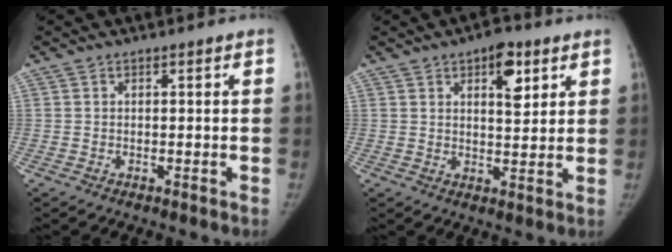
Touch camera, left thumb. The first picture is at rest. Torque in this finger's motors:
{"motor_torque": [1.02, 0.48, 0.96, -0.64, 0.26]}